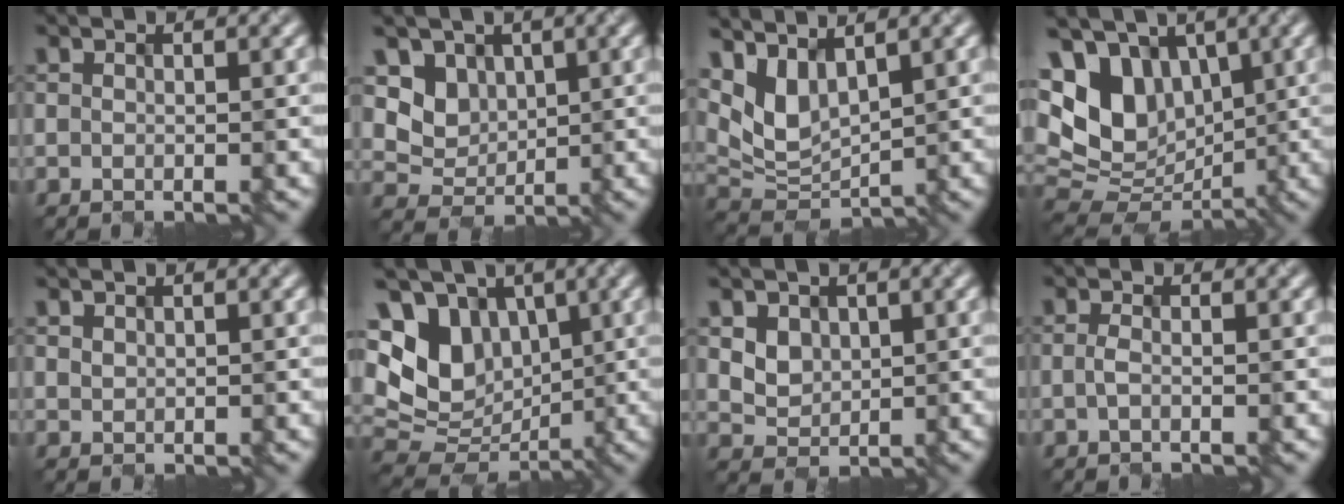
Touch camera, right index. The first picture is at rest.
{"total": 4.1, "force": [1.6, 3.4, 1.7], "torque": [-0.043, -0.006, 0.039]}
{"total": 5.0, "force": [2.6, 2.7, 3.3], "torque": [-0.072, -0.006, 0.053]}
{"total": 9.5, "force": [2.8, 6.7, 6.0], "torque": [-0.123, 0.007, 0.046]}
{"total": 0.6, "force": [0.4, 0.4, 0.2], "torque": [-0.005, -0.002, 0.013]}
{"total": 9.8, "force": [2.7, 7.3, 5.9], "torque": [-0.124, 0.017, 0.046]}
{"total": 3.2, "force": [1.2, 2.6, 1.3], "torque": [-0.046, 0.000, 0.037]}
{"total": 1.0, "force": [-0.4, 0.3, 0.9], "torque": [-0.020, 0.001, -0.009]}